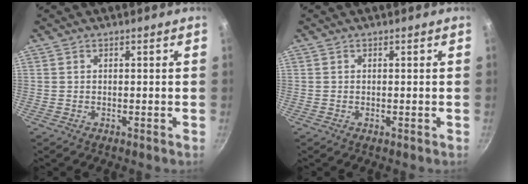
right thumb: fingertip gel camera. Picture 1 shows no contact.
{"total": 0.0}